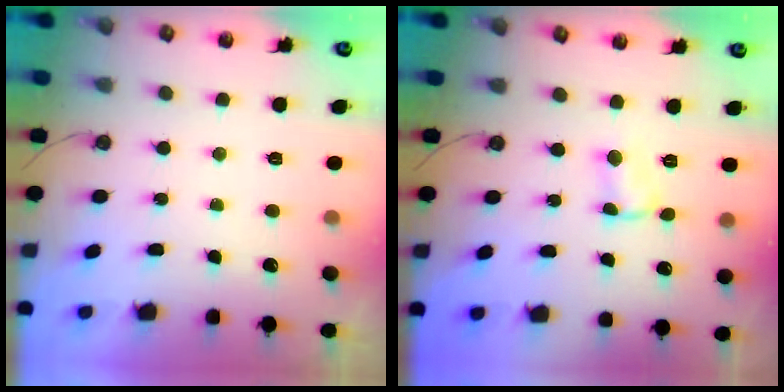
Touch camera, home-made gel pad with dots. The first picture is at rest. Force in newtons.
{"total": 2.9, "press": 2.7, "slide": 1.0}